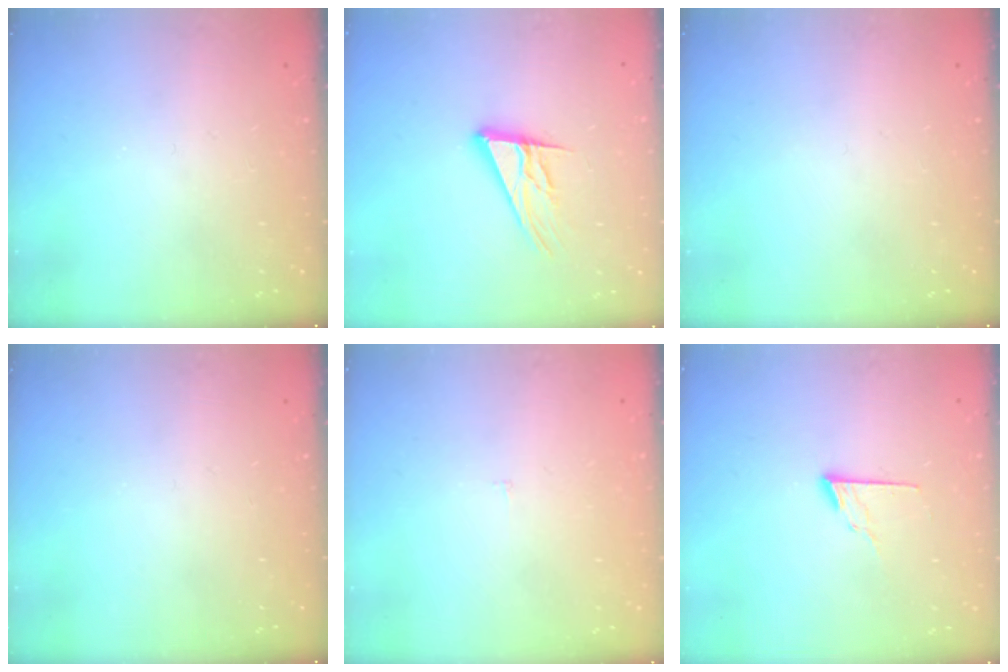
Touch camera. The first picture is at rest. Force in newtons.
{"total": 13.1, "press": 12.9, "slide": 2.5}
{"total": 0.0}
{"total": 0.0}
{"total": 1.8, "press": 1.8, "slide": 0.1}
{"total": 7.4, "press": 7.4, "slide": 0.6}